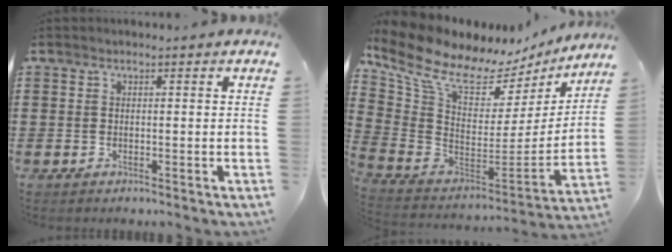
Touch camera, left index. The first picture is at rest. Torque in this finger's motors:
{"motor_torque": [2.14, 0.00, 1.05, 0.14]}